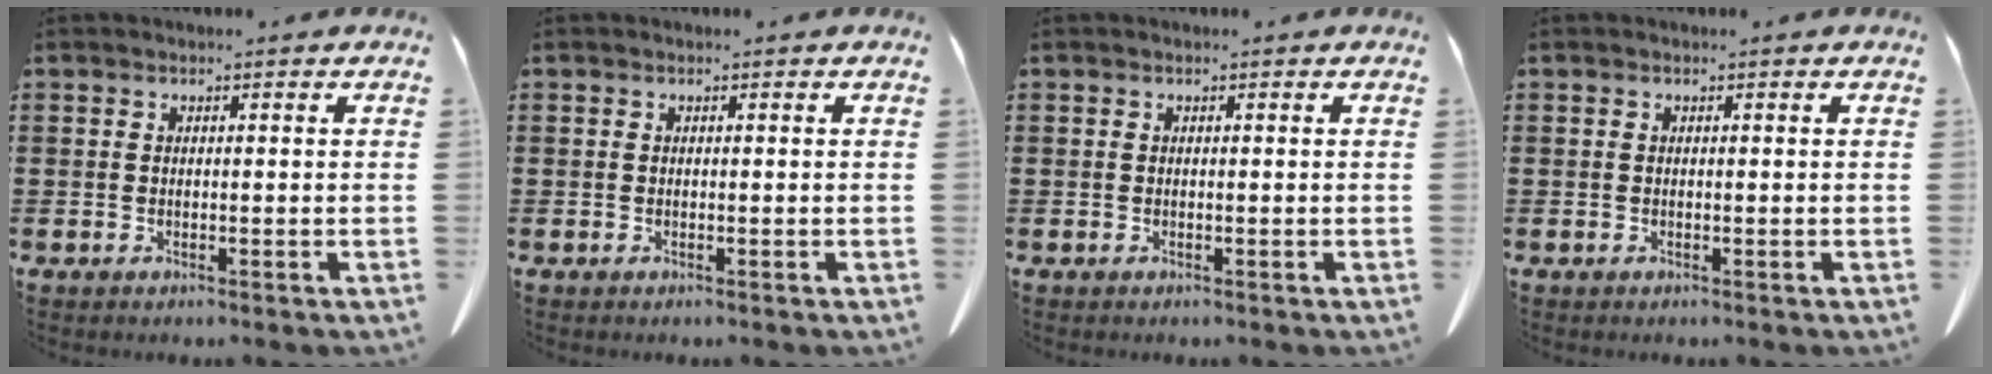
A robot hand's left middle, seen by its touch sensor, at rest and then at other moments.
{"total": 0.0}
{"total": 0.0}
{"total": 0.0}